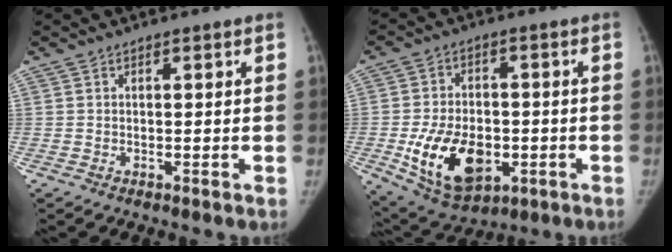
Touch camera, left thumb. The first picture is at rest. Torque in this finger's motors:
{"motor_torque": [1.29, 1.31, 0.88, -0.62, 0.27]}